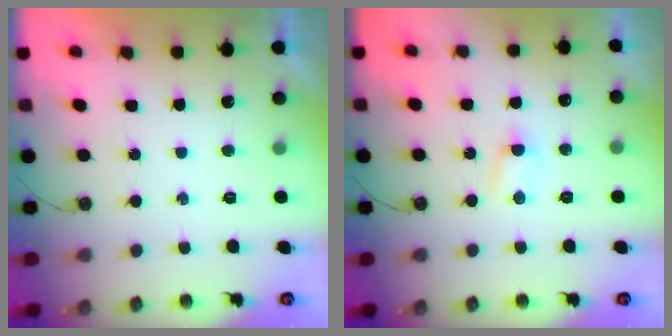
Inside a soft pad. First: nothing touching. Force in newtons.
{"total": 2.8, "press": 2.8, "slide": 0.4}